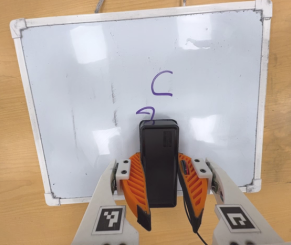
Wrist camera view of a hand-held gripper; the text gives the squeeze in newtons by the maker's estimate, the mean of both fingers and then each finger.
{"total": 8.7, "left": 7.2, "right": 10.1}